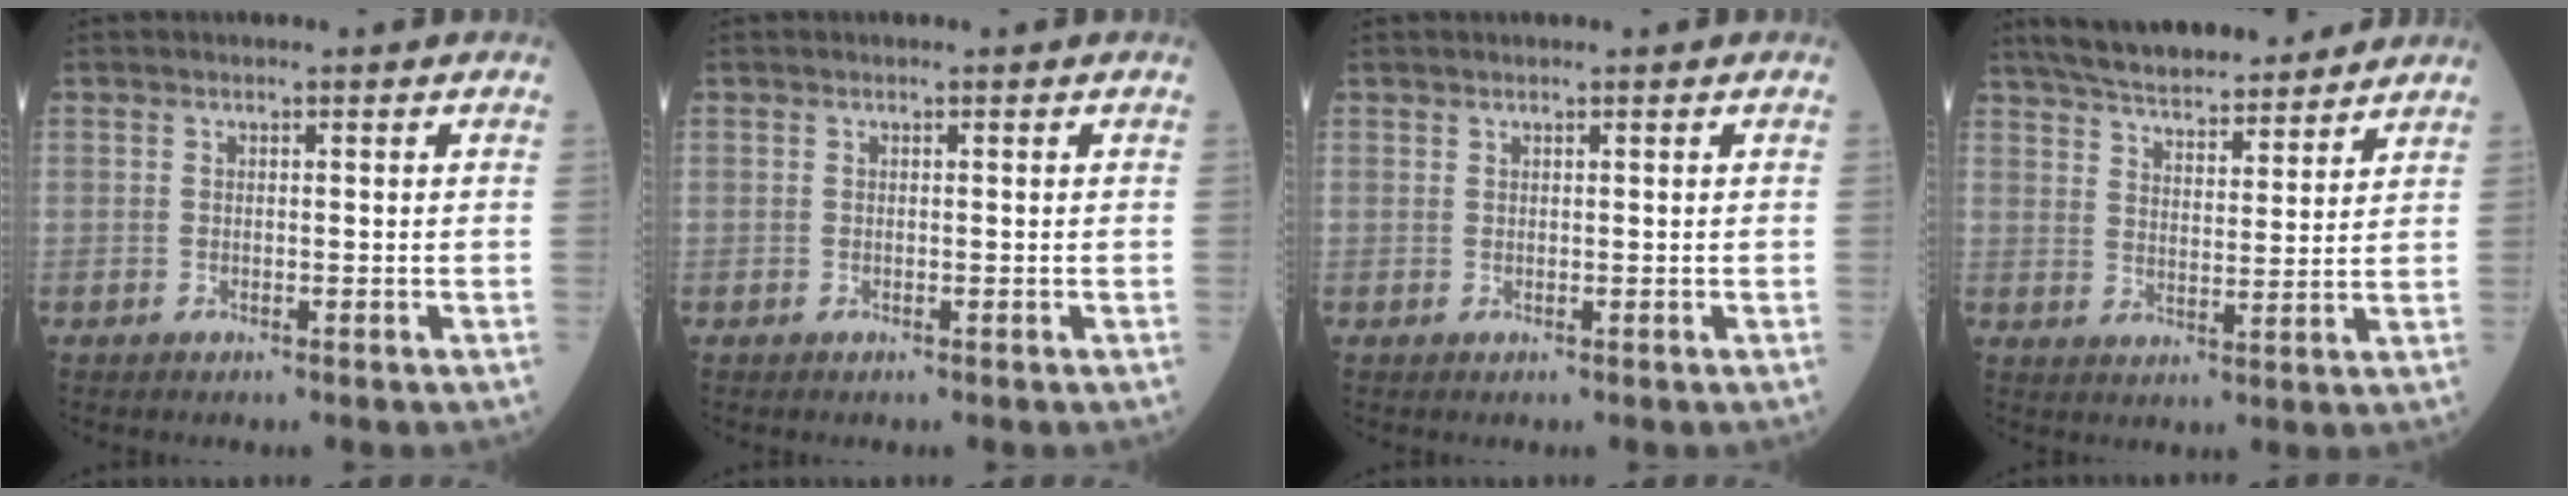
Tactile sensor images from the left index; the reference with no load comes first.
{"total": 0.0}
{"total": 0.0}
{"total": 16.7, "force": [14.8, 3.2, 7.0], "torque": [-0.115, 0.028, 0.227]}